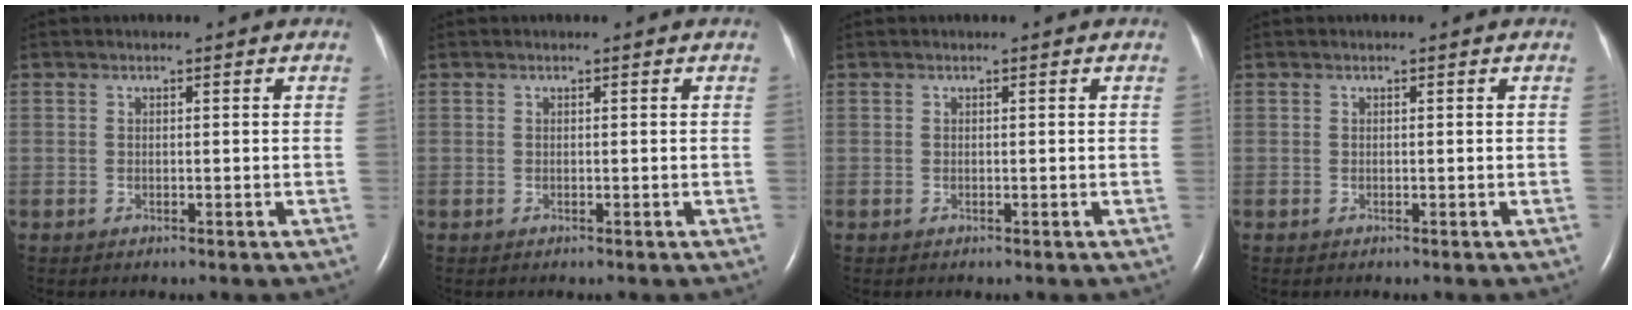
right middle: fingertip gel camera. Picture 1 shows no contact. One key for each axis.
{"total": 0.0}
{"total": 0.0}
{"total": 0.0}